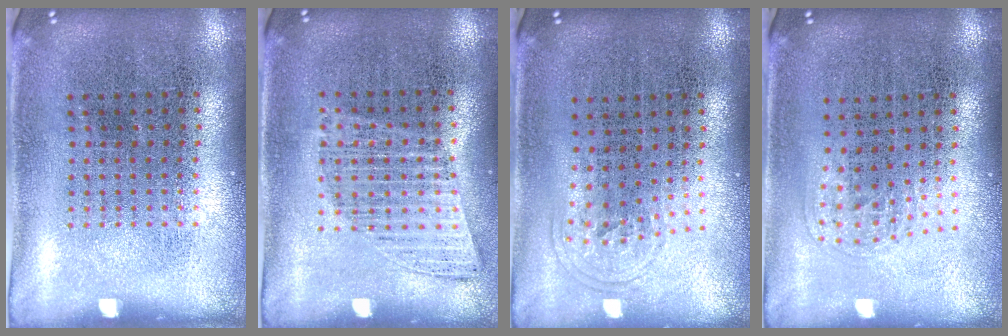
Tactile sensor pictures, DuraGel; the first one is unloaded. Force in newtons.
{"total": 0.9, "press": 0.9, "slide": 0.3}
{"total": 0.9, "press": 0.6, "slide": 0.7}
{"total": 1.0, "press": 0.7, "slide": 0.7}